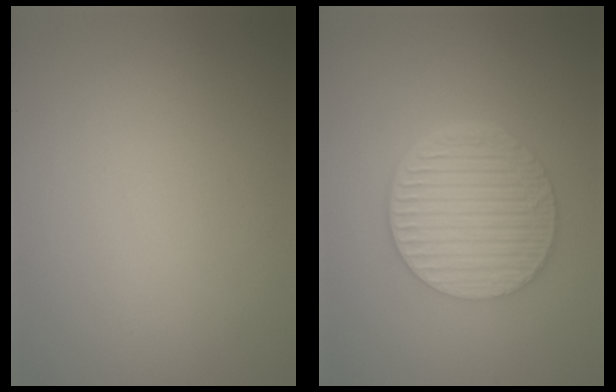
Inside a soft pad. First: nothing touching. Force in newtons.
{"total": 6.5, "press": 4.8, "slide": 4.5}